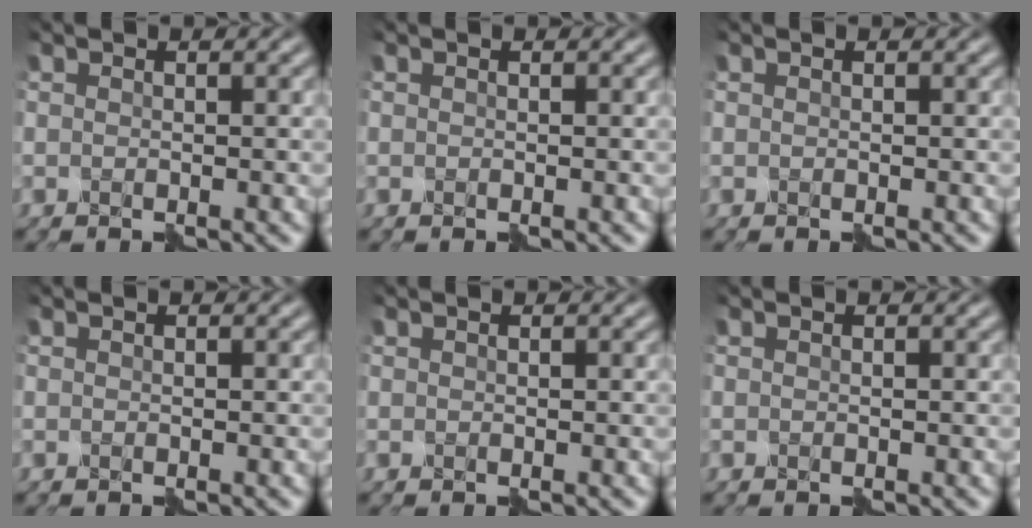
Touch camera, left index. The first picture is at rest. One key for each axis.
{"total": 0.0}
{"total": 0.0}
{"total": 0.0}
{"total": 0.0}
{"total": 0.0}